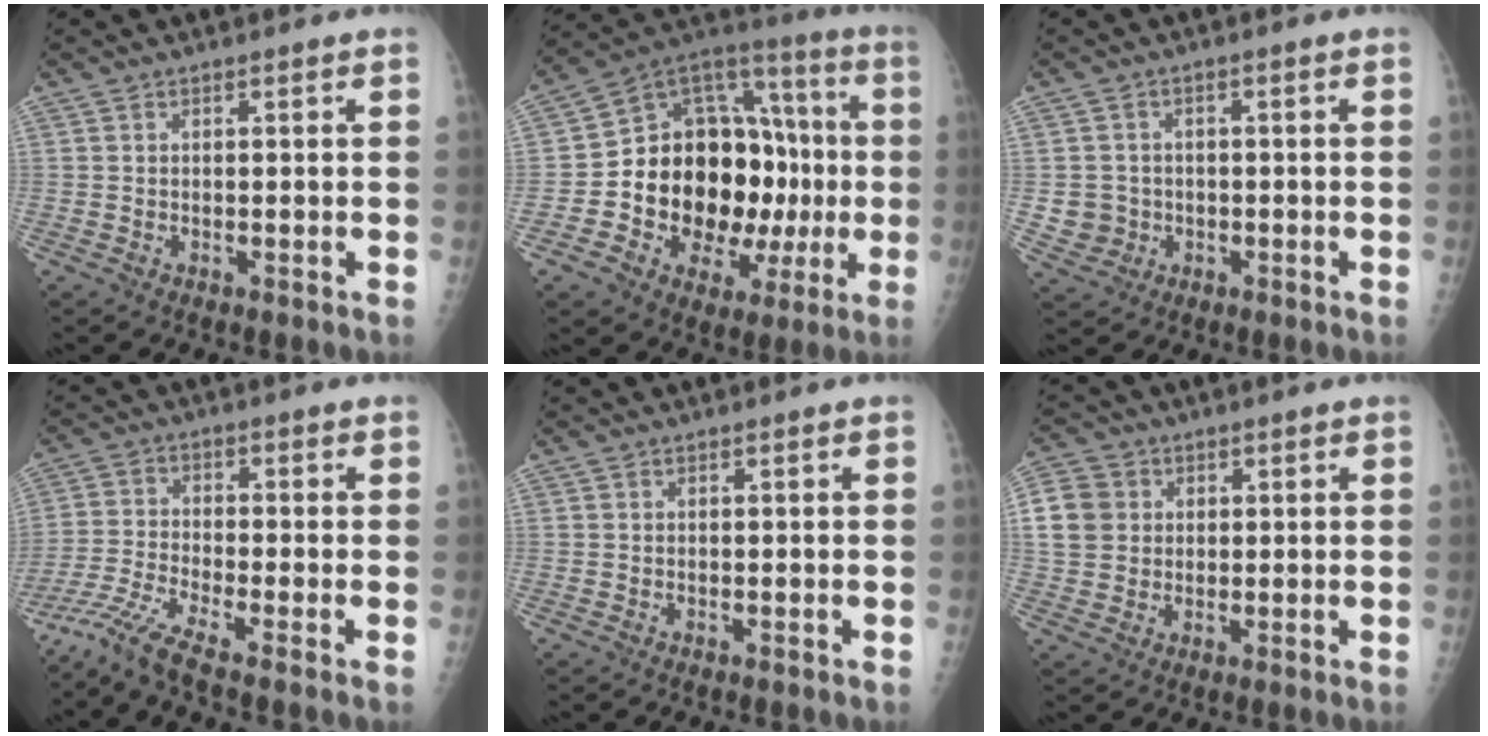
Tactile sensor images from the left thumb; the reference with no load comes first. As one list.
[{"total": 25.5, "force": [-2.7, 16.9, 18.9], "torque": [-0.238, 0.043, -0.033]}, {"total": 4.5, "force": [-0.8, 4.4, 0.6], "torque": [0.005, 0.005, -0.009]}, {"total": 6.9, "force": [-5.6, -0.8, 3.8], "torque": [-0.100, 0.001, -0.121]}, {"total": 0.0}, {"total": 19.2, "force": [4.2, 16.8, 8.5], "torque": [-0.248, 0.054, 0.094]}]